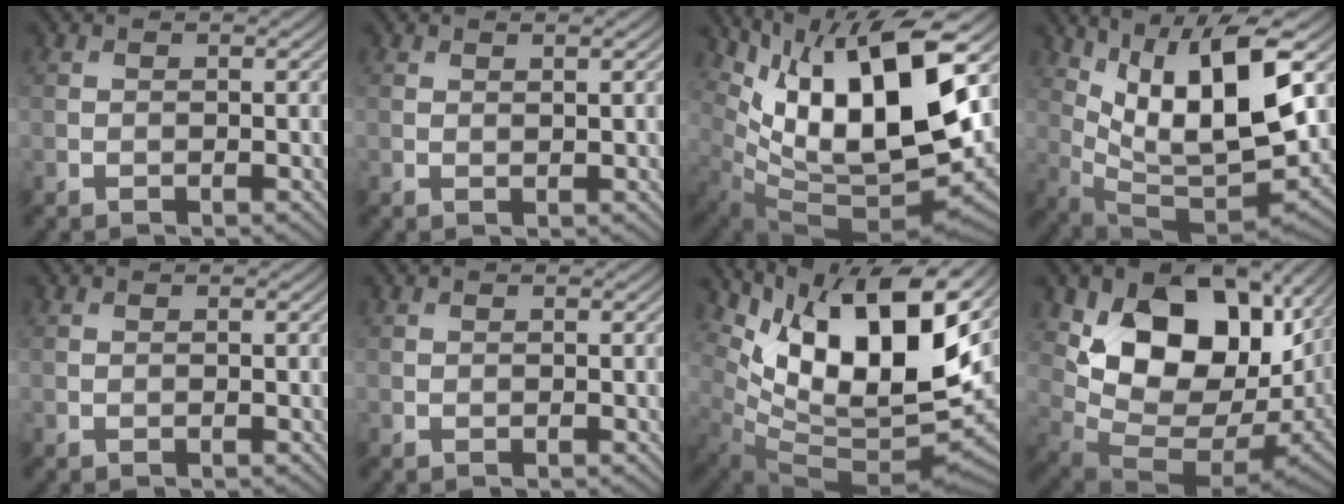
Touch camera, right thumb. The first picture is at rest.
{"total": 0.7, "force": [0.5, 0.1, 0.4], "torque": [-0.007, 0.000, 0.010]}
{"total": 17.1, "force": [5.6, 7.6, 14.3], "torque": [-0.260, 0.006, 0.105]}
{"total": 14.1, "force": [5.5, 5.0, 12.1], "torque": [-0.234, -0.003, 0.109]}
{"total": 0.0}
{"total": 0.0}
{"total": 15.8, "force": [6.7, 6.9, 12.6], "torque": [-0.236, 0.007, 0.125]}
{"total": 16.7, "force": [4.1, 11.0, 11.9], "torque": [-0.209, -0.032, 0.096]}